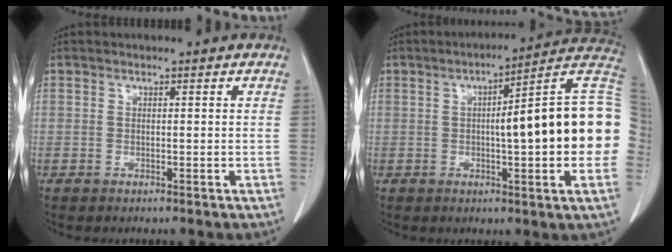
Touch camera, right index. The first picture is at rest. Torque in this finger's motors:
{"motor_torque": [1.45, -0.69, 0.86, 0.11]}